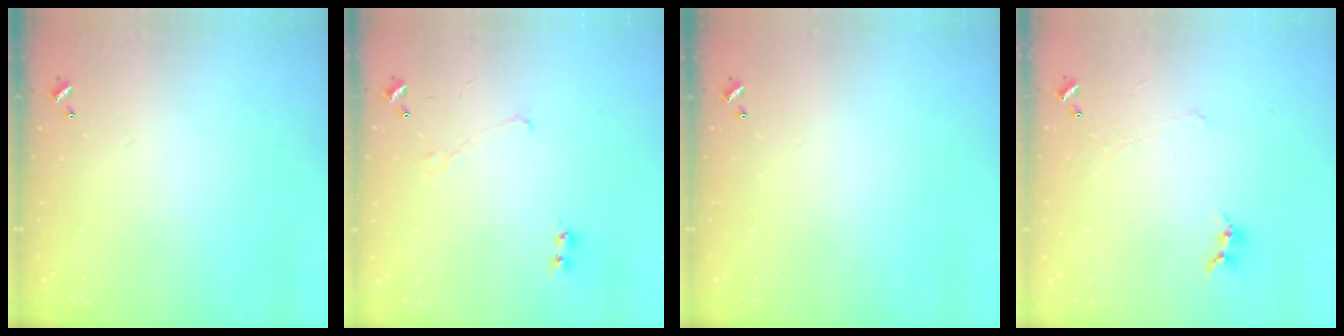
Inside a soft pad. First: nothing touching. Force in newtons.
{"total": 0.7, "press": 0.6, "slide": 0.2}
{"total": 0.0}
{"total": 0.0}